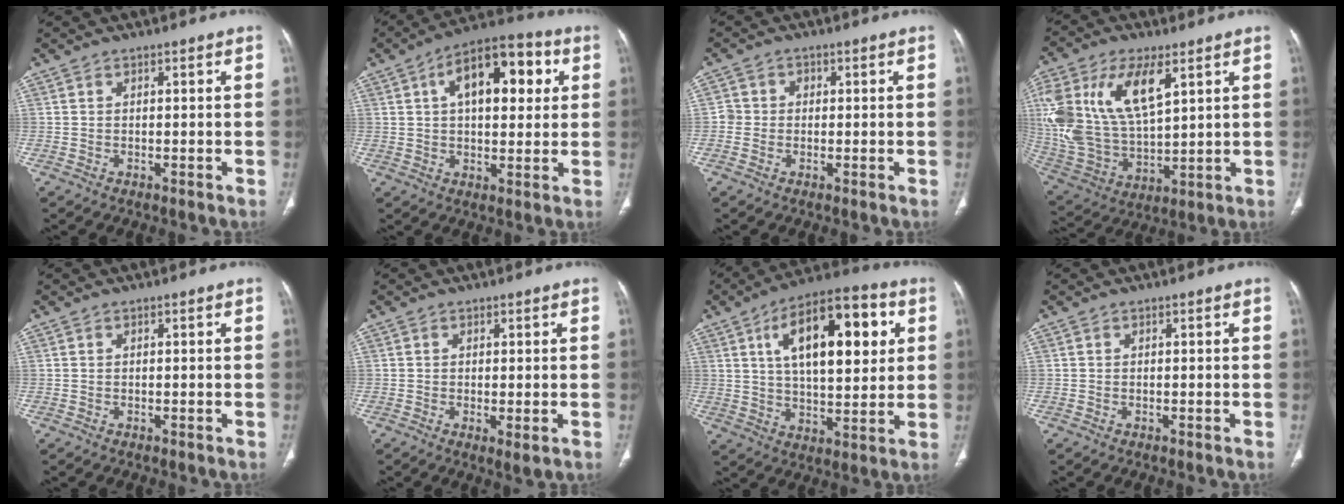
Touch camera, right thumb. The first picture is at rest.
{"total": 16.2, "force": [4.8, 8.2, 13.1], "torque": [-0.161, 0.018, 0.067]}
{"total": 2.6, "force": [-0.2, 2.6, 0.5], "torque": [0.014, 0.011, -0.009]}
{"total": 23.7, "force": [8.9, 12.3, 18.2], "torque": [-0.396, -0.014, 0.176]}
{"total": 0.0}
{"total": 2.0, "force": [-0.3, 0.5, 1.9], "torque": [-0.037, -0.011, -0.004]}
{"total": 21.0, "force": [6.5, 9.5, 17.5], "torque": [-0.241, -0.001, 0.097]}
{"total": 0.0}